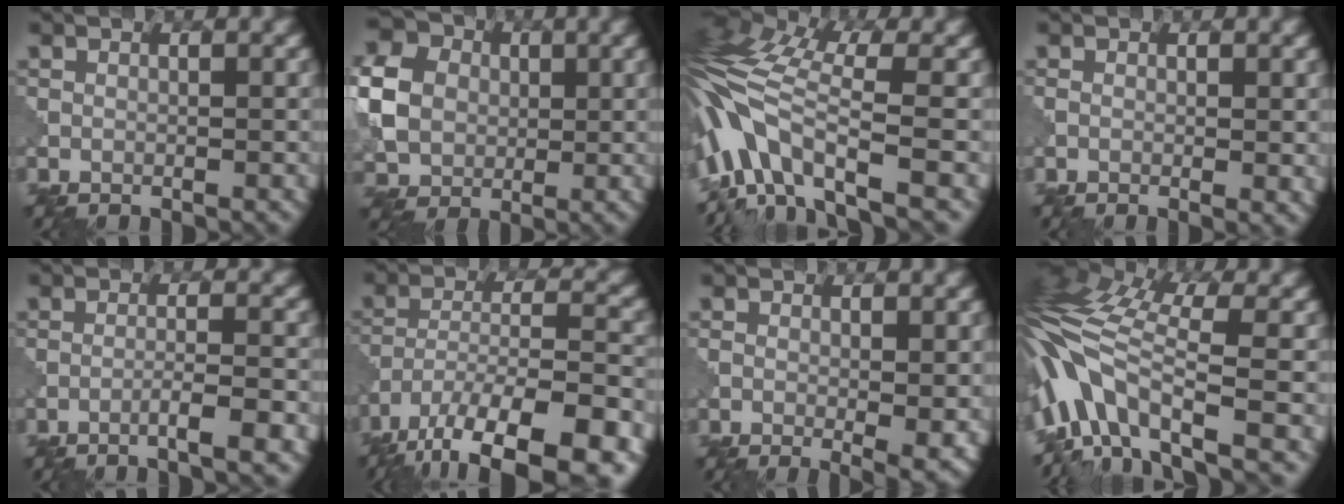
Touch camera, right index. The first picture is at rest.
{"total": 6.0, "force": [0.4, 5.4, 2.6], "torque": [-0.092, 0.009, 0.008]}
{"total": 8.8, "force": [-3.1, 3.3, 7.5], "torque": [-0.155, 0.019, -0.070]}
{"total": 2.0, "force": [-0.1, 0.7, 1.9], "torque": [-0.025, 0.002, 0.002]}
{"total": 2.9, "force": [-2.1, 0.0, 1.9], "torque": [-0.024, 0.012, -0.047]}
{"total": 13.5, "force": [-9.9, 4.3, 8.2], "torque": [-0.168, -0.016, -0.155]}
{"total": 4.2, "force": [-0.7, 1.3, 4.0], "torque": [-0.060, -0.015, 0.001]}
{"total": 9.5, "force": [-2.7, 4.0, 8.2], "torque": [-0.173, 0.019, -0.057]}